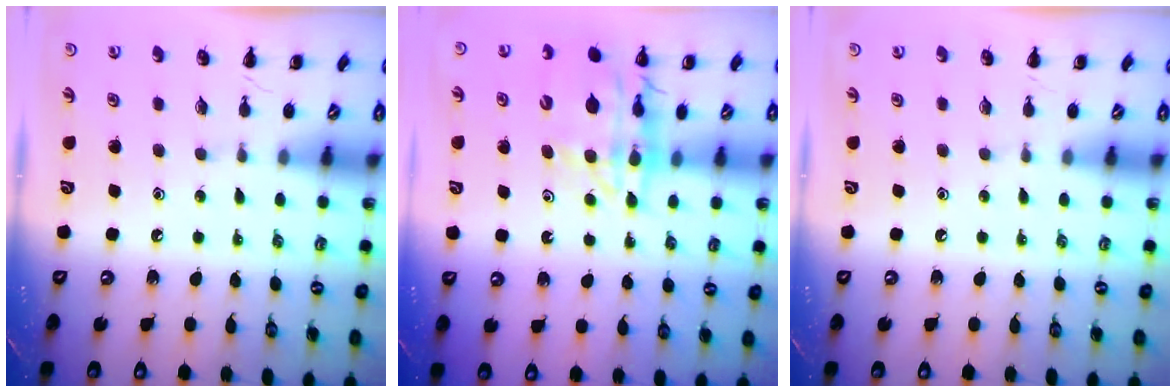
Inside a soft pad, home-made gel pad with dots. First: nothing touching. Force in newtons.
{"total": 14.7, "press": 14.3, "slide": 3.3}
{"total": 0.0}